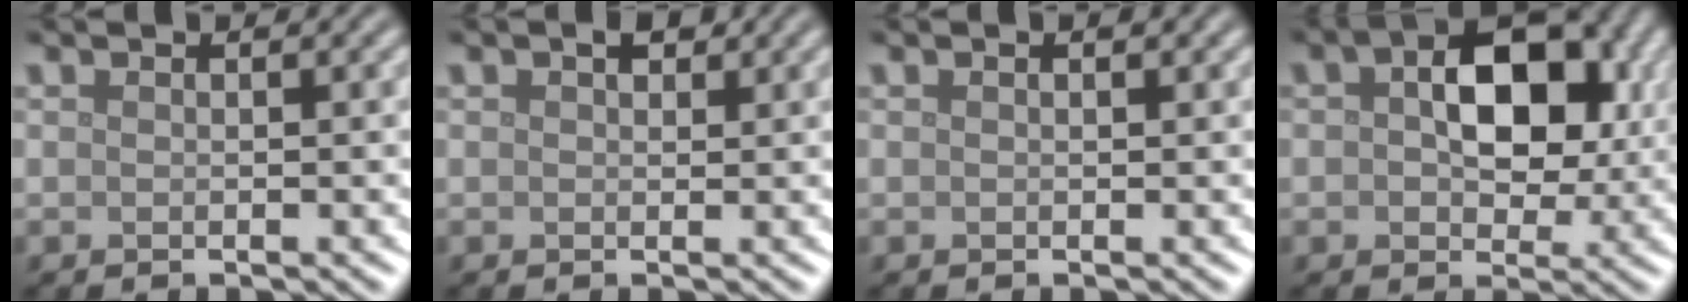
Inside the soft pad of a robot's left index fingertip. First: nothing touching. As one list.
[{"total": 1.4, "force": [0.7, 0.8, 0.9], "torque": [-0.010, 0.003, 0.009]}, {"total": 0.6, "force": [0.3, 0.2, 0.4], "torque": [-0.005, 0.001, 0.004]}, {"total": 9.4, "force": [1.8, 5.8, 7.1], "torque": [-0.093, 0.010, 0.019]}]